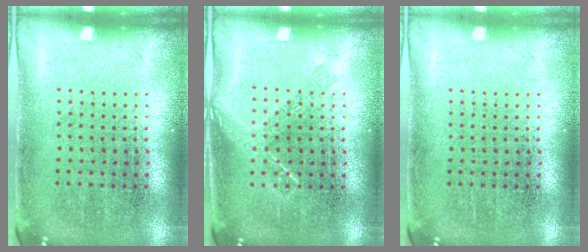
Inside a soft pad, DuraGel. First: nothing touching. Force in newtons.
{"total": 0.9, "press": 0.8, "slide": 0.3}
{"total": 0.0}